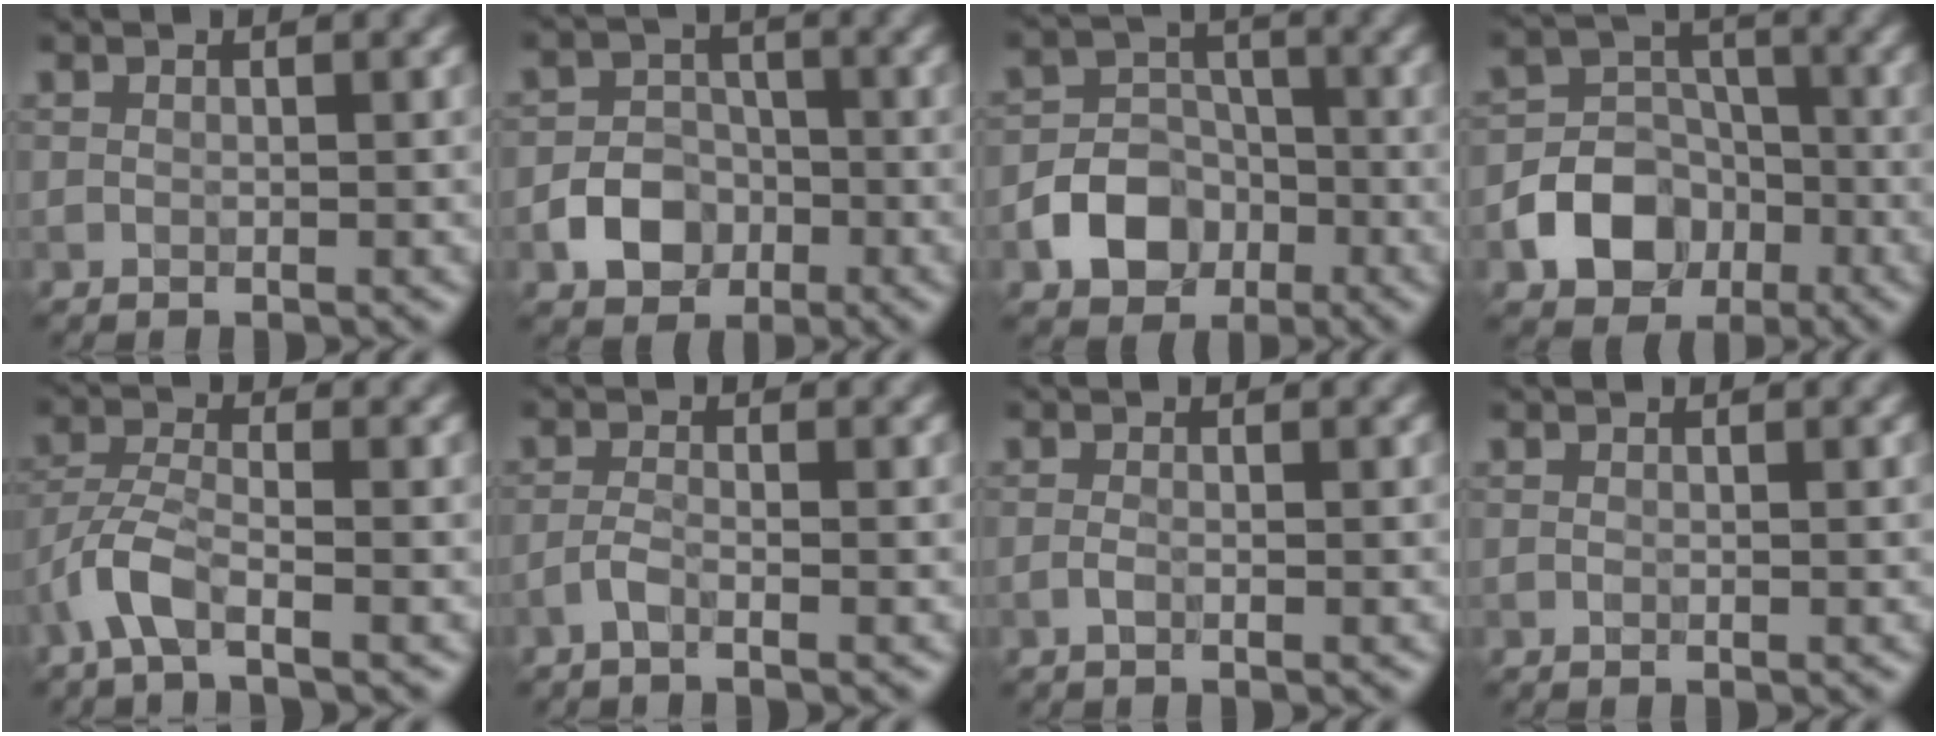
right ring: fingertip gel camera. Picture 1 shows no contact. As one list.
[{"total": 3.9, "force": [-1.5, 3.2, 1.7], "torque": [-0.024, 0.002, -0.027]}, {"total": 5.3, "force": [-2.2, 4.3, 2.4], "torque": [-0.020, 0.000, -0.053]}, {"total": 7.4, "force": [-3.1, 6.0, 2.9], "torque": [-0.027, -0.006, -0.078]}, {"total": 3.7, "force": [-2.2, 1.0, 2.8], "torque": [-0.061, 0.004, -0.056]}, {"total": 1.5, "force": [-1.0, 0.3, 1.1], "torque": [-0.021, 0.003, -0.026]}, {"total": 0.8, "force": [-0.4, 0.2, 0.7], "torque": [-0.015, -0.001, -0.010]}, {"total": 0.0}]